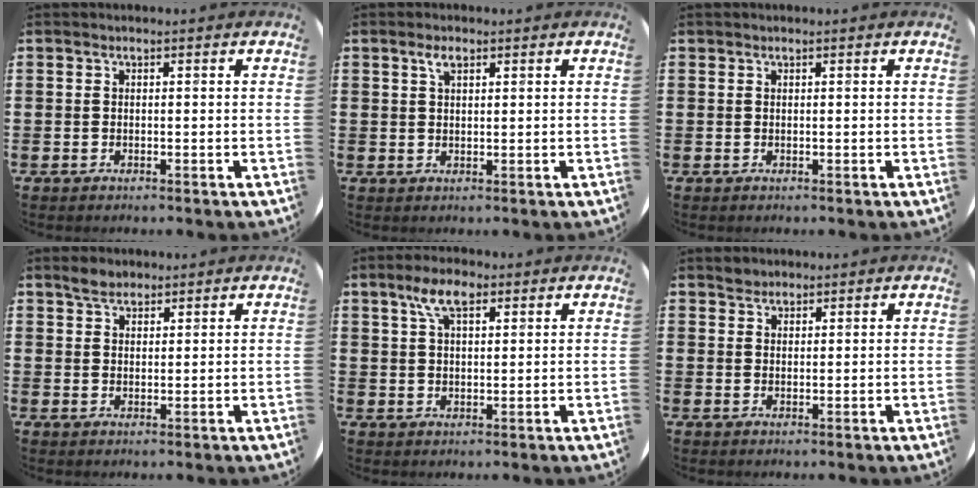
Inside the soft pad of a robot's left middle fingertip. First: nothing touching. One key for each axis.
{"total": 2.1, "fx": 1.3, "fy": 0.9, "fz": 1.4, "tx": -0.023, "ty": 0.002, "tz": 0.022}
{"total": 0.0}
{"total": 2.6, "fx": 2.3, "fy": 1.1, "fz": 0.5, "tx": -0.006, "ty": 0.002, "tz": 0.043}
{"total": 5.6, "fx": 3.3, "fy": 2.3, "fz": 3.8, "tx": -0.074, "ty": 0.006, "tz": 0.057}
{"total": 1.6, "fx": 1.5, "fy": 0.6, "fz": -0.1, "tx": 0.009, "ty": -0.002, "tz": 0.028}